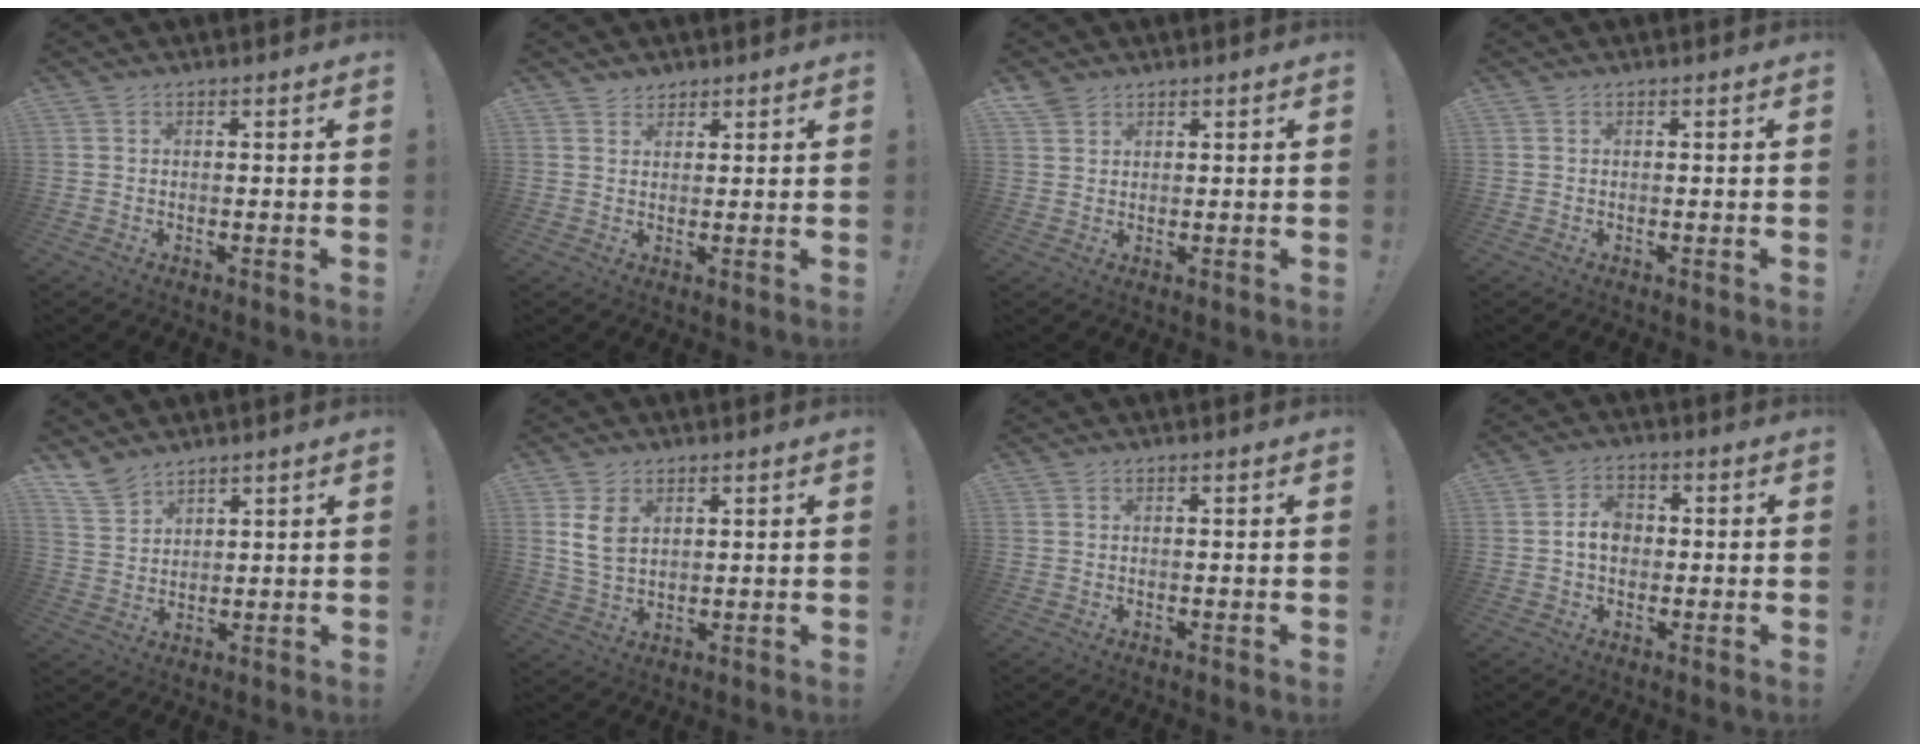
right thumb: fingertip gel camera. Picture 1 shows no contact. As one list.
[{"total": 2.4, "force": [2.1, 1.3, 0.0], "torque": [0.004, -0.013, 0.038]}, {"total": 2.8, "force": [2.3, 1.4, 0.9], "torque": [-0.020, -0.011, 0.044]}, {"total": 0.0}, {"total": 7.7, "force": [6.3, 3.9, 2.0], "torque": [-0.042, -0.042, 0.124]}, {"total": 7.2, "force": [2.8, 4.9, 4.5], "torque": [-0.077, -0.006, 0.054]}, {"total": 0.0}, {"total": 5.9, "force": [-0.2, 4.2, 4.1], "torque": [-0.066, 0.013, -0.003]}]